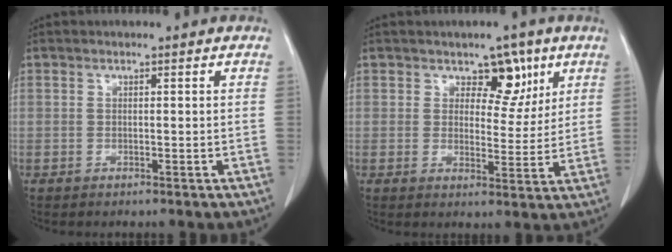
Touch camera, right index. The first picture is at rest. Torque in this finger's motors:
{"motor_torque": [0.05, 0.04, 0.19, 0.00]}